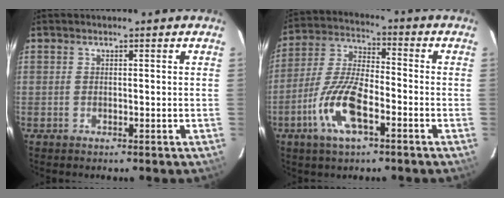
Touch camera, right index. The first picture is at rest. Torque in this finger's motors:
{"motor_torque": [1.20, -0.94, 0.46, 0.08]}